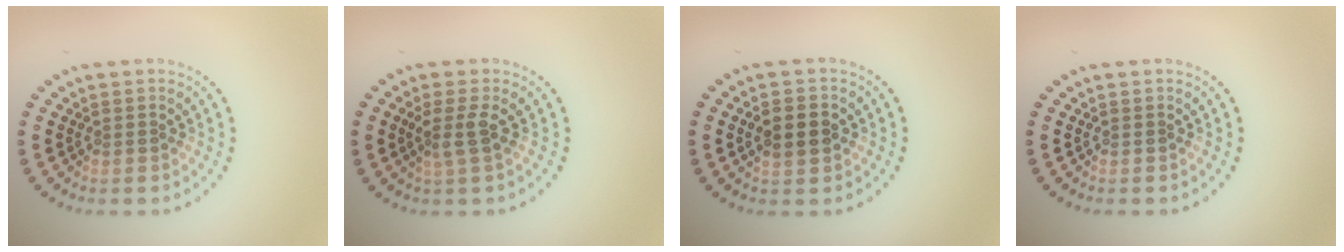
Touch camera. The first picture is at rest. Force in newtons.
{"total": 2.0, "press": 1.5, "slide": 1.3}
{"total": 2.7, "press": 2.7, "slide": 0.2}
{"total": 0.0}